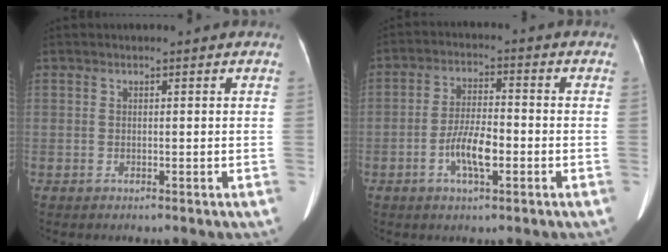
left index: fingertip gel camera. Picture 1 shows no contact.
{"total": 6.5, "force": [-2.4, 1.7, 5.8], "torque": [-0.113, -0.003, -0.046]}